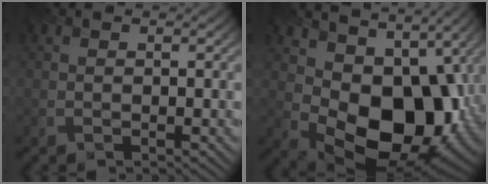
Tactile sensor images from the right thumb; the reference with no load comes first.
{"total": 14.6, "force": [1.7, 10.1, 10.5], "torque": [-0.165, -0.040, 0.047]}